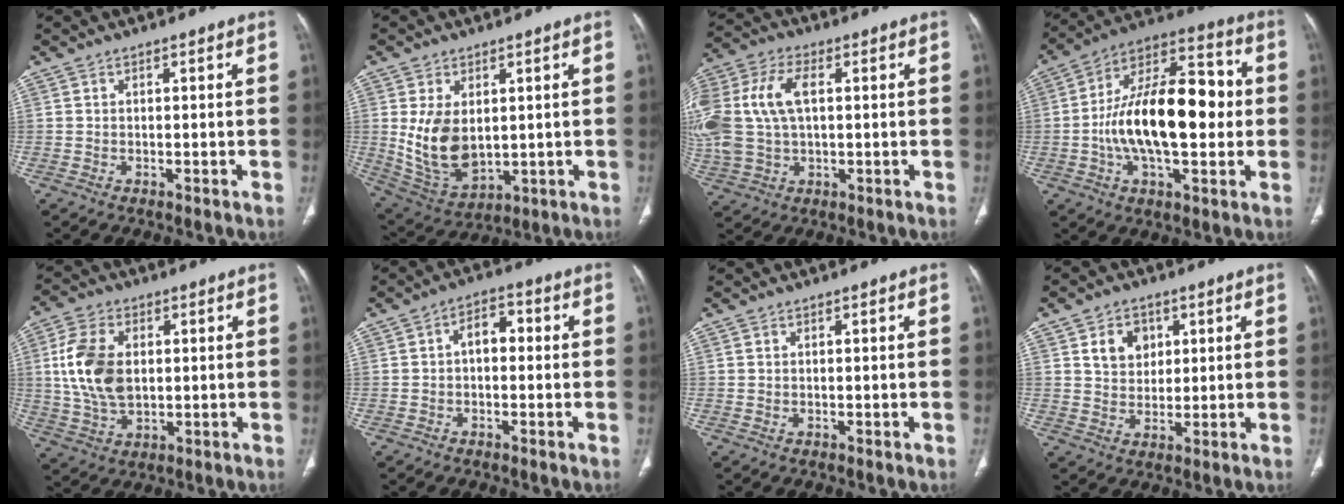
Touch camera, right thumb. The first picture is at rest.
{"total": 11.8, "force": [1.2, 7.5, 9.0], "torque": [-0.154, -0.015, 0.048]}
{"total": 18.8, "force": [2.7, 11.8, 14.4], "torque": [-0.361, 0.017, 0.056]}
{"total": 22.3, "force": [-0.6, 10.8, 19.5], "torque": [-0.314, 0.034, -0.013]}
{"total": 12.4, "force": [1.6, 7.8, 9.5], "torque": [-0.187, -0.001, 0.035]}
{"total": 4.8, "force": [0.0, 3.1, 3.7], "torque": [-0.041, 0.019, -0.011]}
{"total": 0.0}
{"total": 6.7, "force": [2.5, 5.3, 3.1], "torque": [-0.022, -0.010, 0.045]}